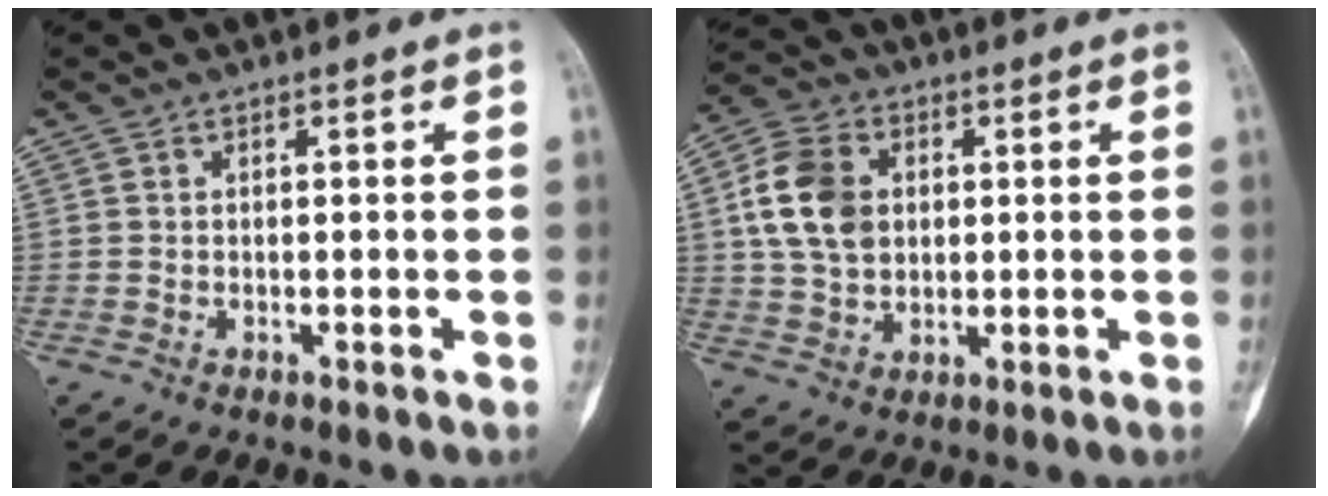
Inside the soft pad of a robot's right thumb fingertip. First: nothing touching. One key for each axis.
{"total": 12.0, "fx": 1.9, "fy": 9.0, "fz": 7.6, "tx": -0.126, "ty": 0.006, "tz": 0.035}